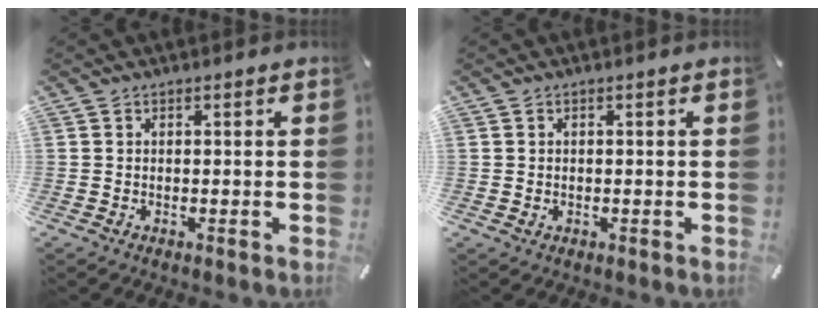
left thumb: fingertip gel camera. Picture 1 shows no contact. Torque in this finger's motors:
{"motor_torque": [-0.01, -0.05, -0.23, -0.15, -0.01]}